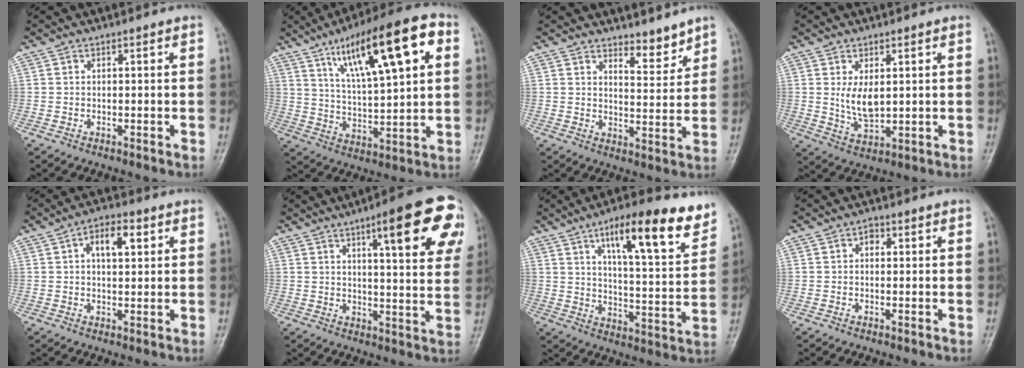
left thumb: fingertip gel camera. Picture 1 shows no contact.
{"total": 20.3, "force": [8.5, 5.7, 17.5], "torque": [-0.255, -0.005, 0.141]}
{"total": 5.0, "force": [4.3, 1.5, 2.0], "torque": [-0.016, -0.042, 0.069]}
{"total": 5.8, "force": [1.1, 3.0, 4.8], "torque": [-0.077, -0.014, 0.029]}
{"total": 6.5, "force": [2.1, 3.3, 5.2], "torque": [-0.075, 0.006, 0.030]}
{"total": 17.8, "force": [8.0, 4.1, 15.4], "torque": [-0.167, -0.017, 0.099]}
{"total": 18.1, "force": [10.5, 4.9, 13.8], "torque": [-0.170, -0.047, 0.160]}
{"total": 1.9, "force": [0.4, 1.2, 1.3], "torque": [-0.012, 0.005, 0.001]}